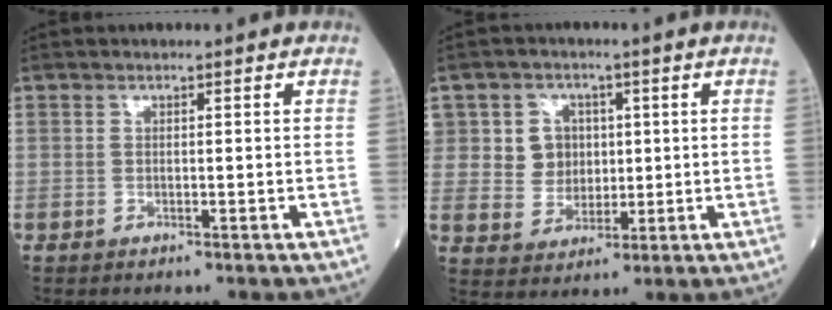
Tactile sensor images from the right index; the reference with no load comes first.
{"total": 6.2, "force": [1.5, 5.7, 1.8], "torque": [-0.029, 0.013, 0.032]}